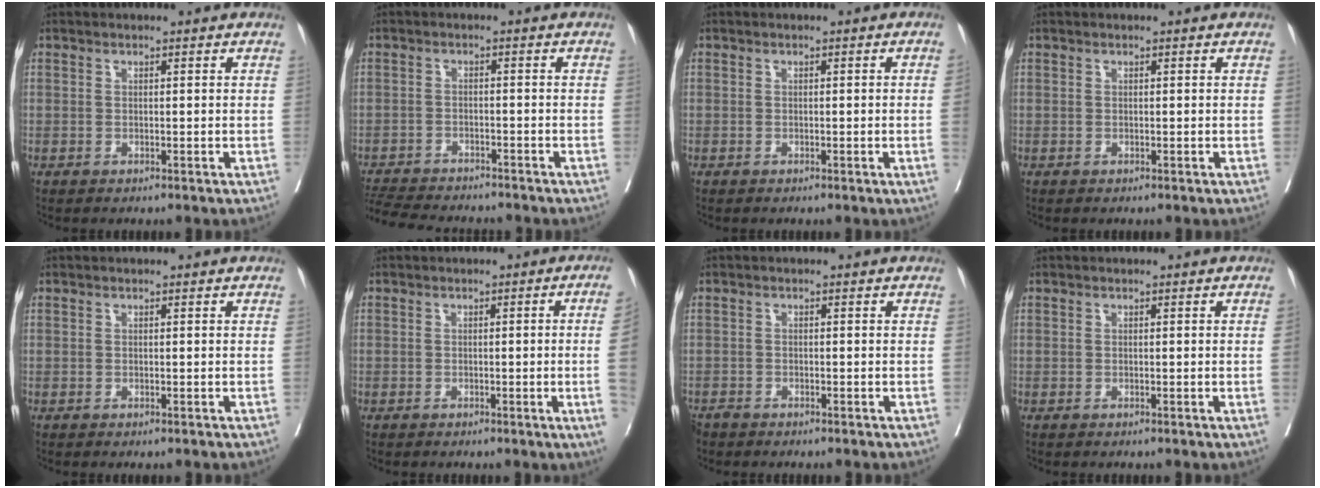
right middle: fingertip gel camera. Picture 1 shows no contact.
{"total": 11.1, "force": [-10.3, 1.7, 3.8], "torque": [-0.071, -0.010, -0.154]}
{"total": 1.1, "force": [-0.1, -0.3, 1.0], "torque": [-0.011, 0.001, 0.001]}
{"total": 0.0}
{"total": 0.0}
{"total": 5.3, "force": [-0.7, -1.8, 4.9], "torque": [-0.050, -0.010, -0.009]}
{"total": 1.8, "force": [-1.7, 0.7, 0.2], "torque": [-0.004, -0.003, -0.031]}
{"total": 0.6, "force": [0.0, -0.3, 0.6], "torque": [-0.002, 0.001, -0.002]}